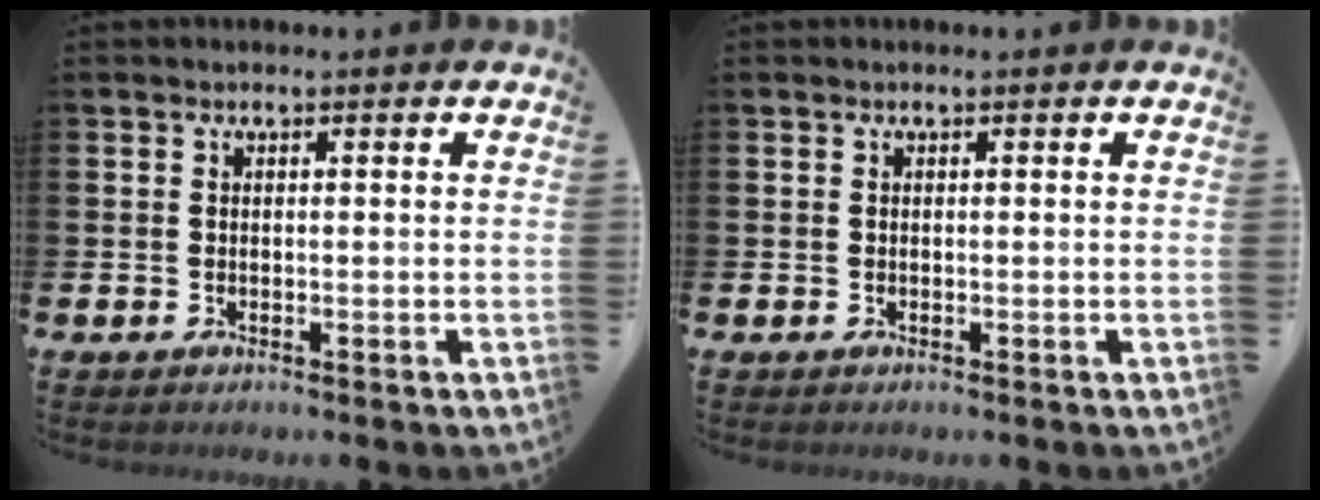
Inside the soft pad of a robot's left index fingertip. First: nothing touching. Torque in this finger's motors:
{"motor_torque": [0.00, 0.00, 0.00, 0.00]}